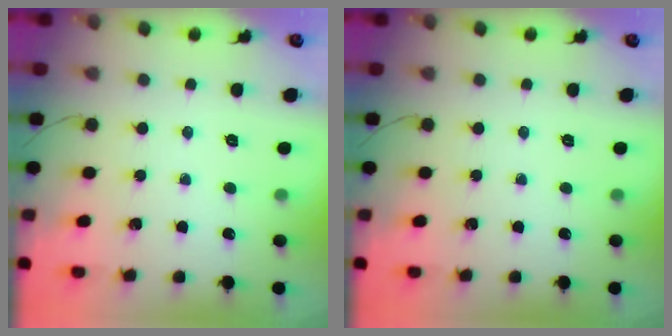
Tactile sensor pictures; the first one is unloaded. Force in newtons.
{"total": 0.0}